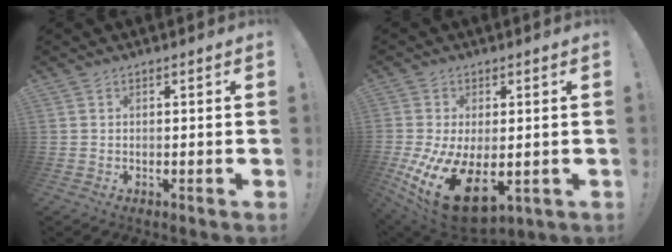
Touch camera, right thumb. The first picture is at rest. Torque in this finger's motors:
{"motor_torque": [0.09, 1.06, 1.25, -0.67, 0.49]}